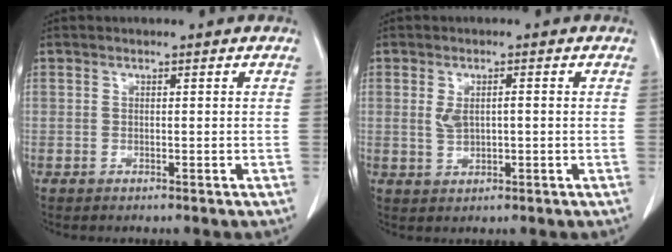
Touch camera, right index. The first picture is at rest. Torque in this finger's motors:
{"motor_torque": [0.13, 0.04, -0.01, 0.02]}